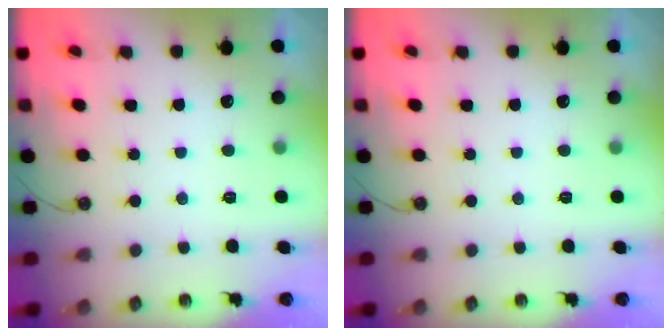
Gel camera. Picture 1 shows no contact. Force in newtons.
{"total": 0.0}